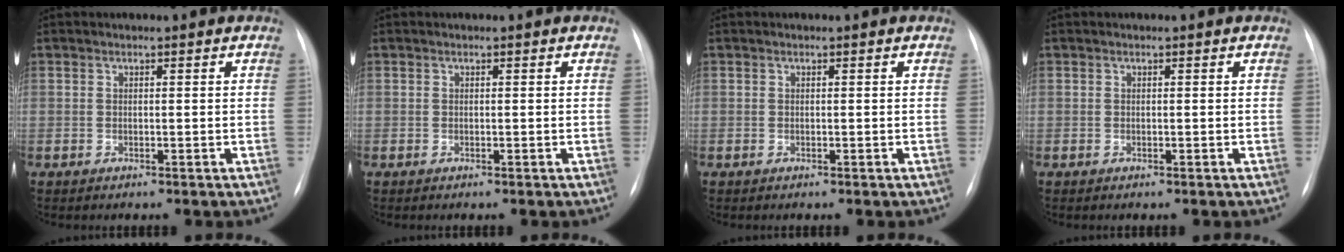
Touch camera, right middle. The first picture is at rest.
{"total": 0.0}
{"total": 0.0}
{"total": 0.0}